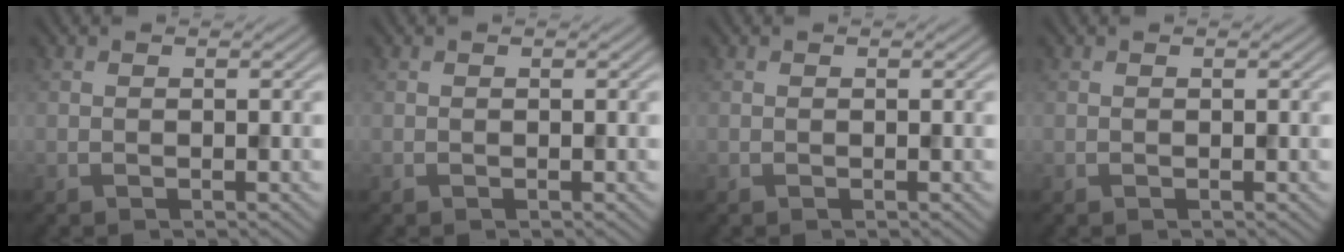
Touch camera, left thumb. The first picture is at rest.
{"total": 0.0}
{"total": 0.0}
{"total": 0.0}